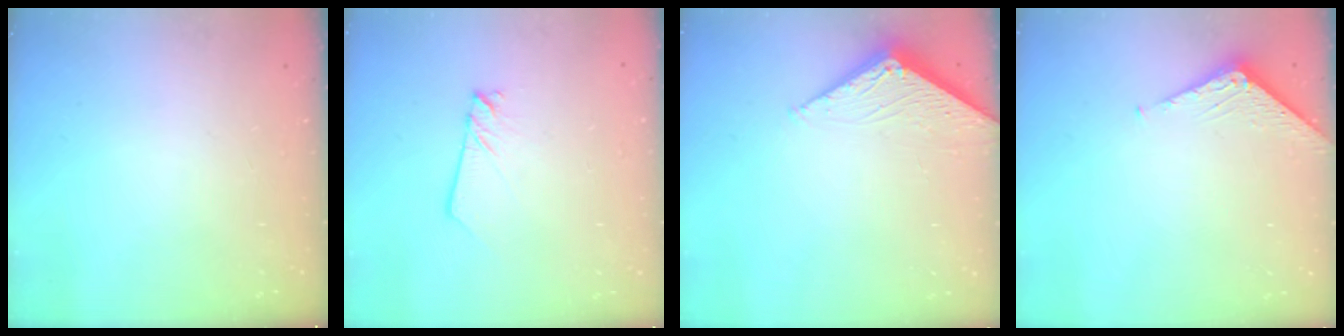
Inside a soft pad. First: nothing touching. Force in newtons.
{"total": 2.4, "press": 2.4, "slide": 0.2}
{"total": 4.0, "press": 4.0, "slide": 0.5}
{"total": 3.5, "press": 3.5, "slide": 0.3}